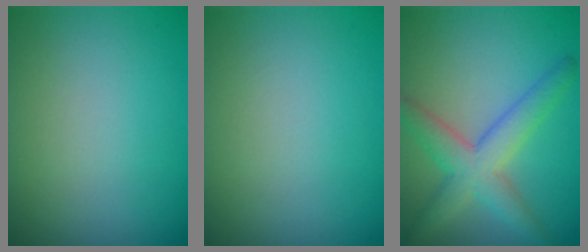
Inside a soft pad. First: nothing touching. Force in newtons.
{"total": 0.0}
{"total": 5.2, "press": 5.2, "slide": 0.2}